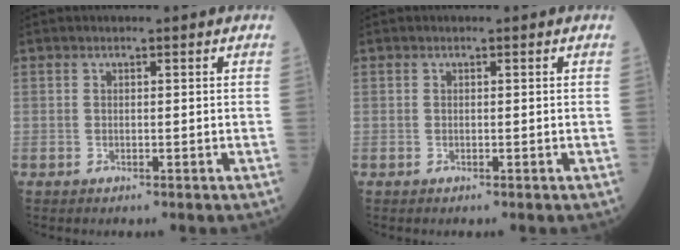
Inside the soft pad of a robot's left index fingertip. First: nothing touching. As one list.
[{"total": 0.0}]